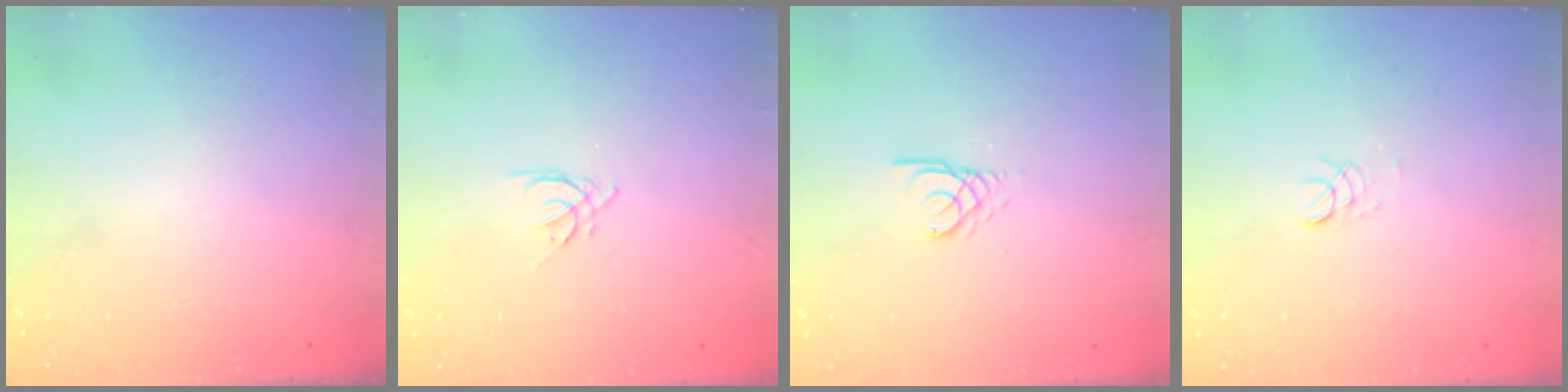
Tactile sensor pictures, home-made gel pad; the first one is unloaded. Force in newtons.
{"total": 2.5, "press": 2.4, "slide": 0.5}
{"total": 2.4, "press": 2.4, "slide": 0.3}
{"total": 2.9, "press": 2.8, "slide": 0.3}